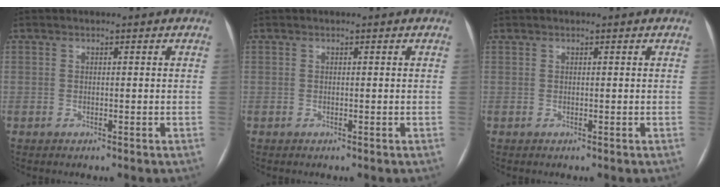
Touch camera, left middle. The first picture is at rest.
{"total": 0.0}
{"total": 0.0}